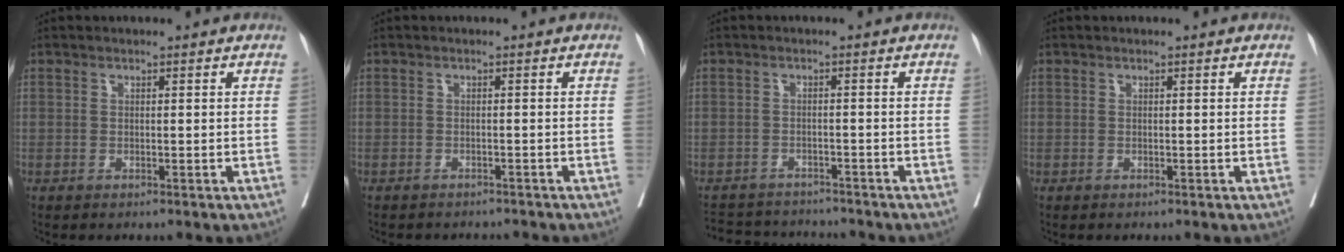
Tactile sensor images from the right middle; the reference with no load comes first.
{"total": 5.2, "force": [-4.8, 1.6, 1.0], "torque": [-0.010, -0.001, -0.057]}
{"total": 7.8, "force": [-7.5, 2.1, 0.8], "torque": [-0.012, 0.007, -0.107]}
{"total": 0.0}